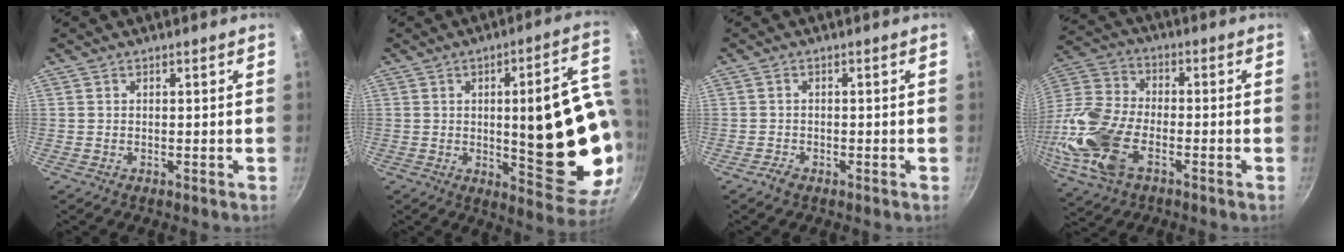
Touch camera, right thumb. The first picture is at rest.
{"total": 23.0, "force": [-0.7, 7.0, 21.9], "torque": [-0.257, -0.012, 0.004]}
{"total": 1.7, "force": [-1.2, 1.0, 0.7], "torque": [-0.014, 0.011, -0.024]}
{"total": 17.4, "force": [-5.6, 9.9, 13.1], "torque": [-0.283, 0.020, -0.123]}